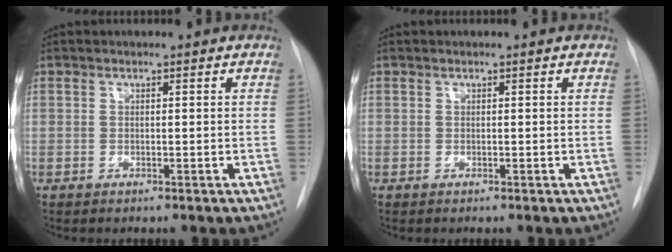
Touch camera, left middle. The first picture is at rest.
{"total": 0.0}